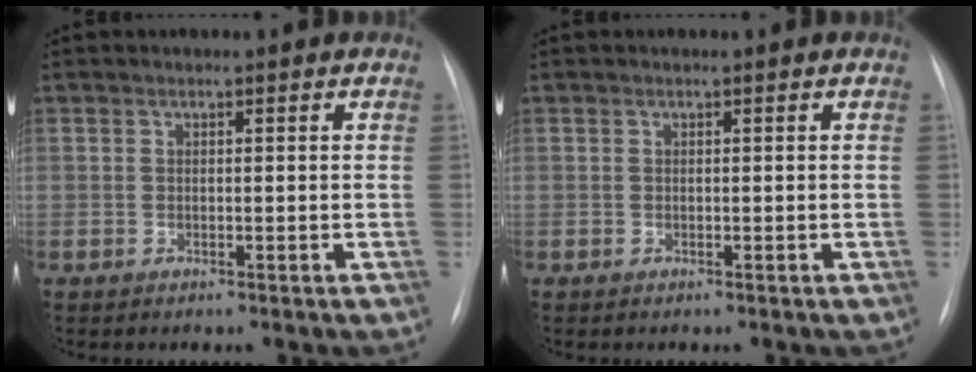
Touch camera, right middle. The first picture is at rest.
{"total": 0.0}